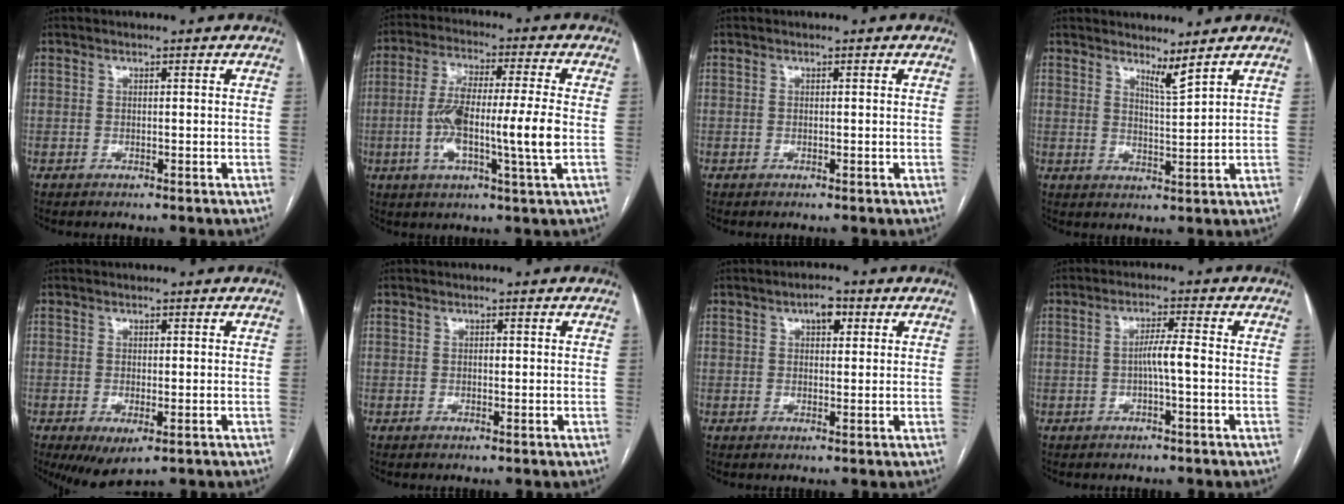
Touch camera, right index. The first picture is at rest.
{"total": 13.1, "force": [-1.9, 0.4, 13.0], "torque": [-0.245, 0.003, -0.040]}
{"total": 0.0}
{"total": 2.7, "force": [2.4, -0.7, 1.1], "torque": [-0.023, -0.019, 0.049]}
{"total": 4.7, "force": [-2.2, 1.8, 3.7], "torque": [-0.053, -0.012, -0.022]}
{"total": 0.5, "force": [0.1, 0.3, 0.4], "torque": [-0.007, 0.000, 0.001]}
{"total": 3.0, "force": [1.4, 1.5, 2.3], "torque": [-0.035, 0.013, 0.021]}
{"total": 3.2, "force": [-0.6, -0.1, 3.2], "torque": [-0.053, 0.004, -0.011]}